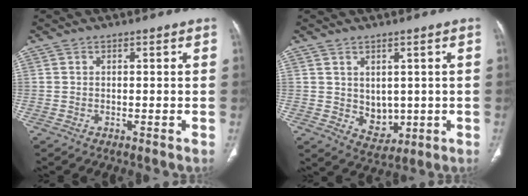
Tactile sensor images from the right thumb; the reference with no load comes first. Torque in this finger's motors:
{"motor_torque": [-0.47, 0.45, -0.25, 0.22, 0.07]}